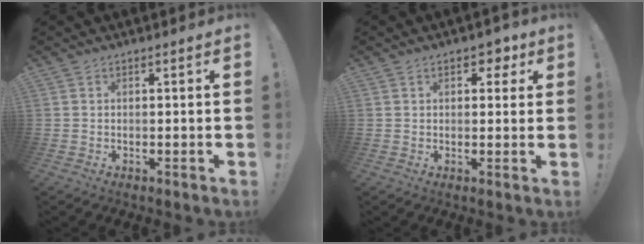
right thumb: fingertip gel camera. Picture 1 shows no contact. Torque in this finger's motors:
{"motor_torque": [0.16, 0.10, -0.13, -0.02, 0.00]}